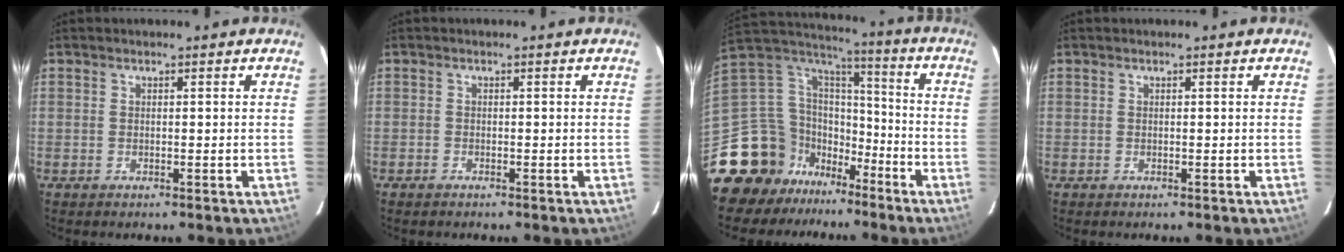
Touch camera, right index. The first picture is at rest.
{"total": 0.8, "force": [-0.7, 0.4, 0.1], "torque": [-0.005, 0.000, -0.013]}
{"total": 18.1, "force": [-12.7, 11.7, 5.3], "torque": [-0.141, 0.046, -0.214]}
{"total": 0.0}